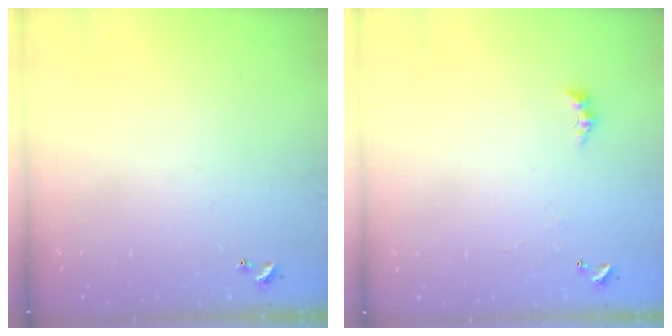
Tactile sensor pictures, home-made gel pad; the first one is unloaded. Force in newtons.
{"total": 1.3, "press": 1.2, "slide": 0.5}